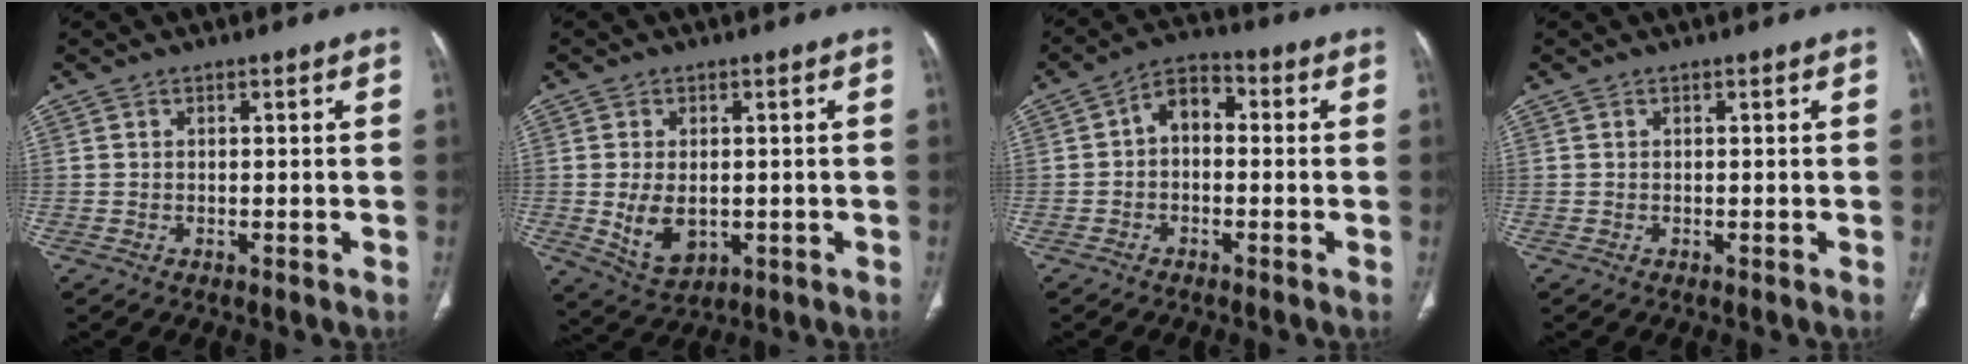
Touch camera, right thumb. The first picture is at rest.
{"total": 7.3, "force": [-0.8, 4.7, 5.5], "torque": [-0.089, -0.010, 0.002]}
{"total": 6.2, "force": [-0.1, 4.2, 4.5], "torque": [-0.056, 0.025, -0.017]}
{"total": 0.0}